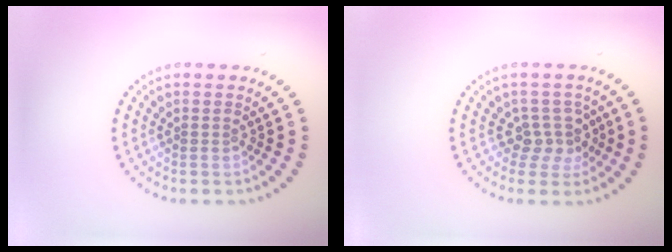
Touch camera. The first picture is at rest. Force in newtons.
{"total": 2.6, "press": 2.0, "slide": 1.7}